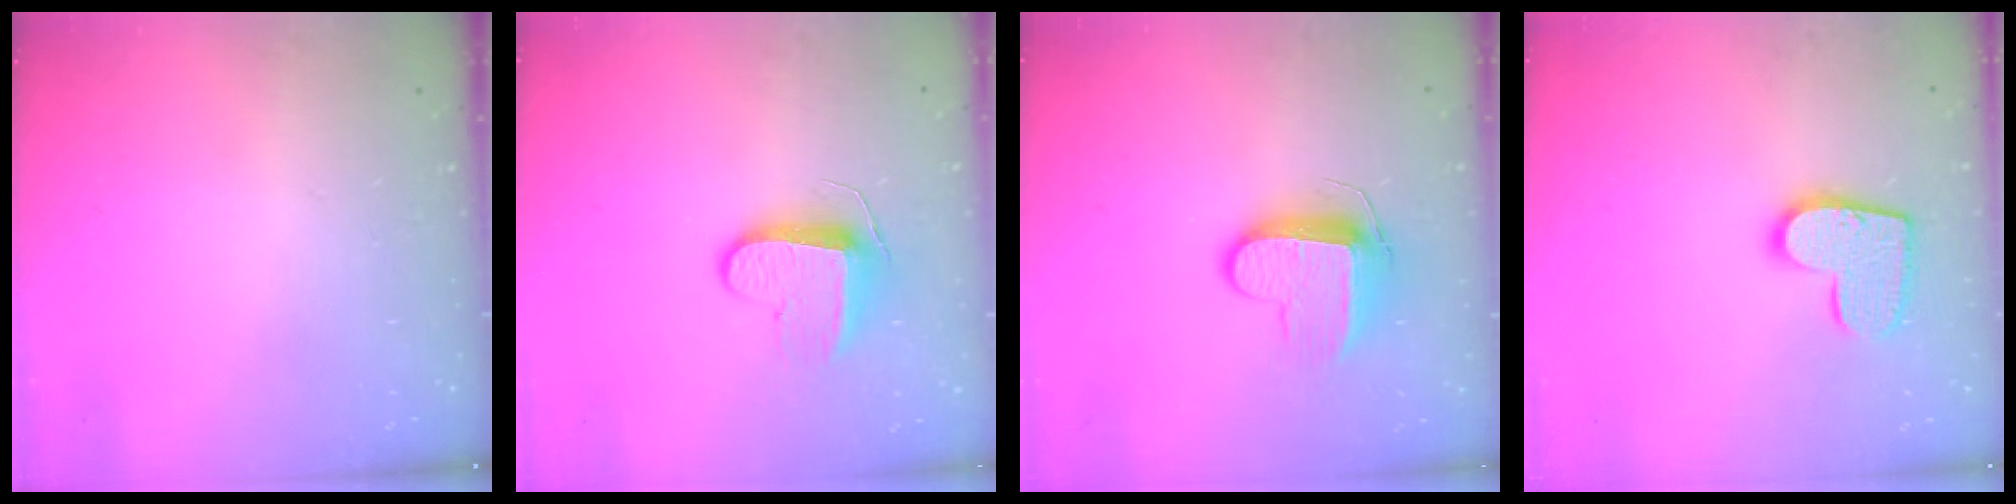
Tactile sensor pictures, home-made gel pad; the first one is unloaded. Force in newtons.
{"total": 9.4, "press": 9.4, "slide": 0.2}
{"total": 9.6, "press": 9.6, "slide": 0.6}
{"total": 12.9, "press": 12.9, "slide": 0.8}